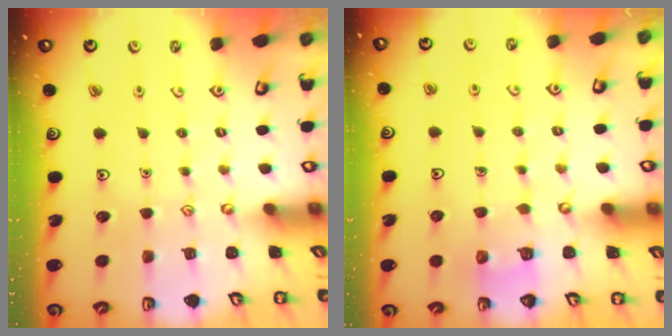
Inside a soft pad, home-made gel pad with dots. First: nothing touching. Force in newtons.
{"total": 3.2, "press": 3.2, "slide": 0.2}